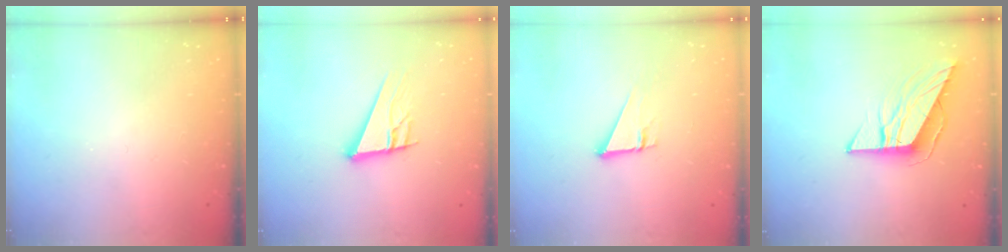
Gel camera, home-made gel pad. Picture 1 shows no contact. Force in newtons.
{"total": 13.1, "press": 12.7, "slide": 3.4}
{"total": 3.7, "press": 3.7, "slide": 0.2}
{"total": 8.7, "press": 8.7, "slide": 0.3}